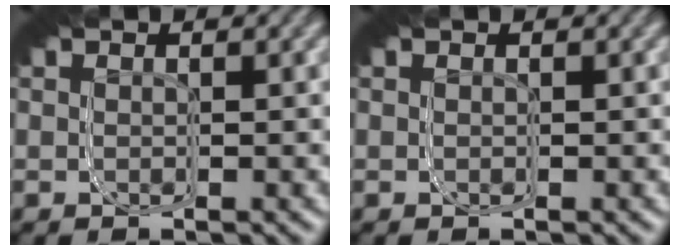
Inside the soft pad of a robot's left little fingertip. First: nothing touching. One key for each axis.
{"total": 0.0}